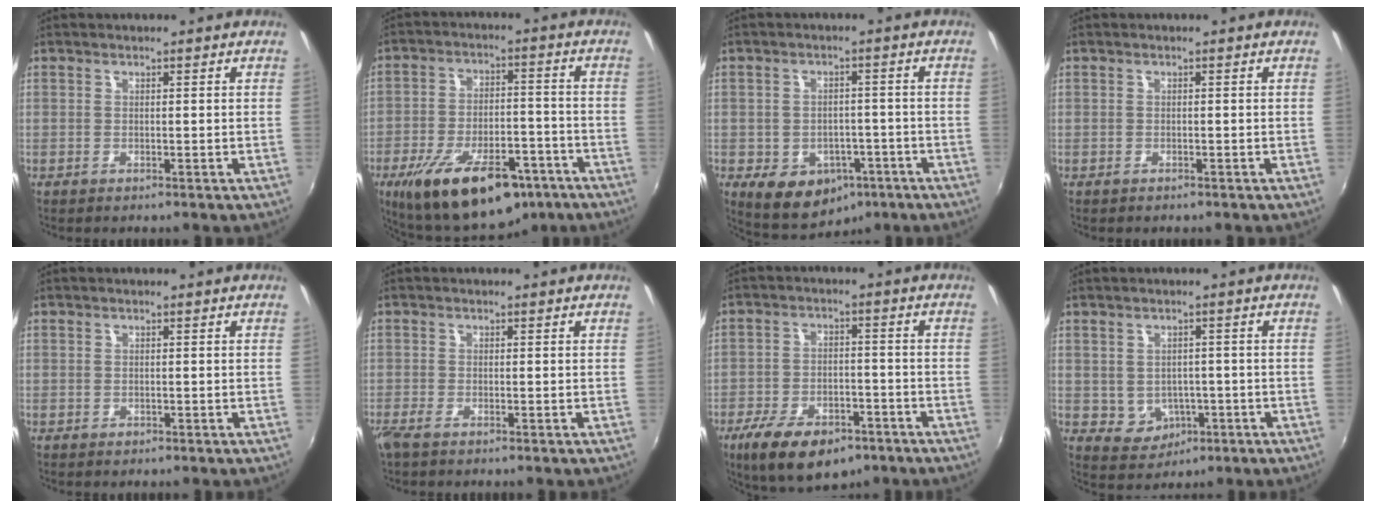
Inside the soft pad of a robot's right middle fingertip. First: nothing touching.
{"total": 21.1, "force": [-13.4, 9.0, 13.7], "torque": [-0.247, -0.023, -0.194]}
{"total": 10.9, "force": [-5.3, 8.1, 5.1], "torque": [-0.107, 0.004, -0.055]}
{"total": 0.7, "force": [-0.6, 0.4, 0.1], "torque": [-0.005, -0.002, -0.010]}
{"total": 0.6, "force": [-0.4, 0.4, 0.0], "torque": [0.001, -0.003, -0.007]}
{"total": 2.2, "force": [-1.6, 0.3, 1.4], "torque": [-0.031, -0.009, -0.033]}
{"total": 14.6, "force": [-9.4, 7.0, 8.8], "torque": [-0.189, -0.026, -0.150]}
{"total": 5.3, "force": [-1.2, 4.8, 1.7], "torque": [-0.045, 0.005, -0.001]}